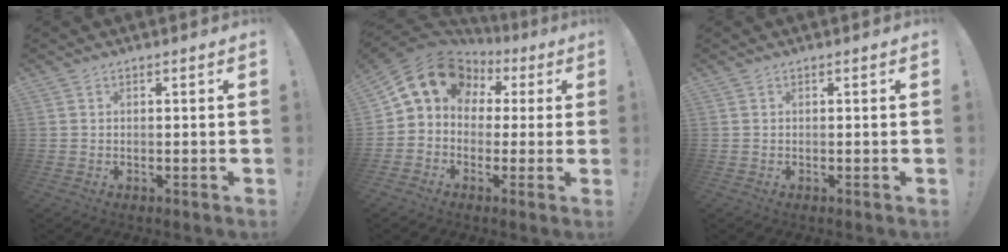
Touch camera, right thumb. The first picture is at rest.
{"total": 14.6, "force": [5.2, 11.5, 7.4], "torque": [-0.114, -0.017, 0.105]}
{"total": 0.0}